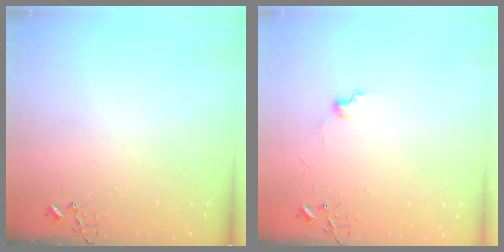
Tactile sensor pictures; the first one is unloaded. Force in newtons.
{"total": 6.9, "press": 6.8, "slide": 1.0}